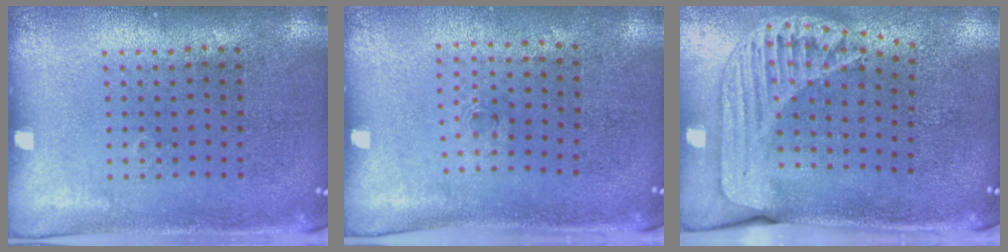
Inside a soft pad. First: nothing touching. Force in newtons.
{"total": 0.6, "press": 0.3, "slide": 0.5}
{"total": 1.8, "press": 1.6, "slide": 0.9}